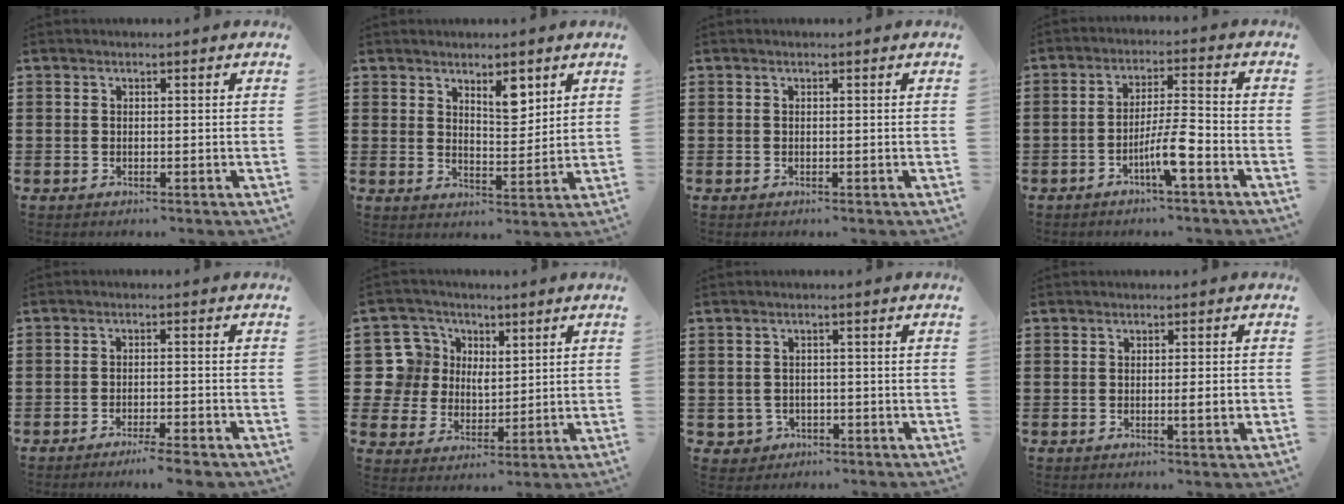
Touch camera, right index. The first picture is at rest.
{"total": 5.4, "force": [3.6, 2.3, 3.3], "torque": [-0.050, -0.007, 0.059]}
{"total": 0.0}
{"total": 6.3, "force": [-3.1, 0.6, 5.4], "torque": [-0.111, -0.006, -0.062]}
{"total": 3.2, "force": [-2.8, -0.2, 1.6], "torque": [-0.025, -0.002, -0.052]}
{"total": 8.4, "force": [3.3, 7.4, 2.0], "torque": [-0.102, 0.006, 0.062]}
{"total": 1.7, "force": [-0.8, 1.4, 0.2], "torque": [-0.011, 0.000, -0.021]}
{"total": 2.4, "force": [-0.4, 0.1, 2.4], "torque": [-0.038, -0.005, -0.007]}